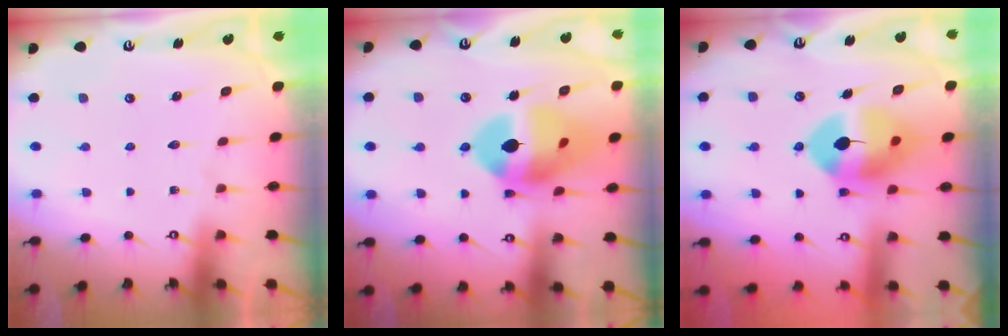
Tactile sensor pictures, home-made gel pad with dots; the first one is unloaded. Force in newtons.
{"total": 16.1, "press": 15.1, "slide": 5.6}
{"total": 10.9, "press": 10.8, "slide": 1.7}